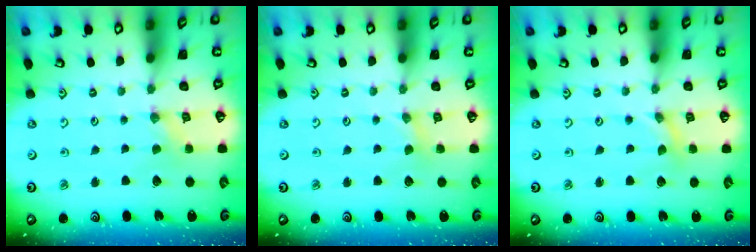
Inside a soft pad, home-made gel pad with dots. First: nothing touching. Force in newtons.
{"total": 0.9, "press": 0.9, "slide": 0.2}
{"total": 0.0}